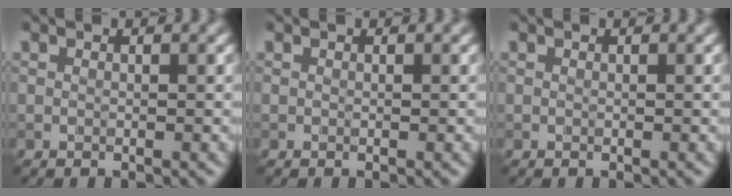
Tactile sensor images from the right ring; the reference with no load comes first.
{"total": 0.0}
{"total": 0.0}